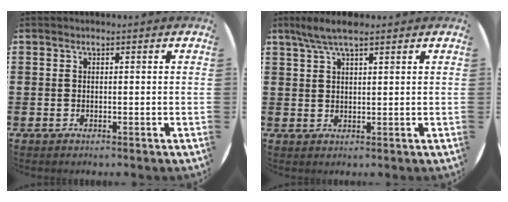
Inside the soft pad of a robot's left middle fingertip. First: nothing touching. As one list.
[{"total": 4.4, "force": [3.2, 0.9, 2.8], "torque": [-0.062, 0.003, 0.058]}]